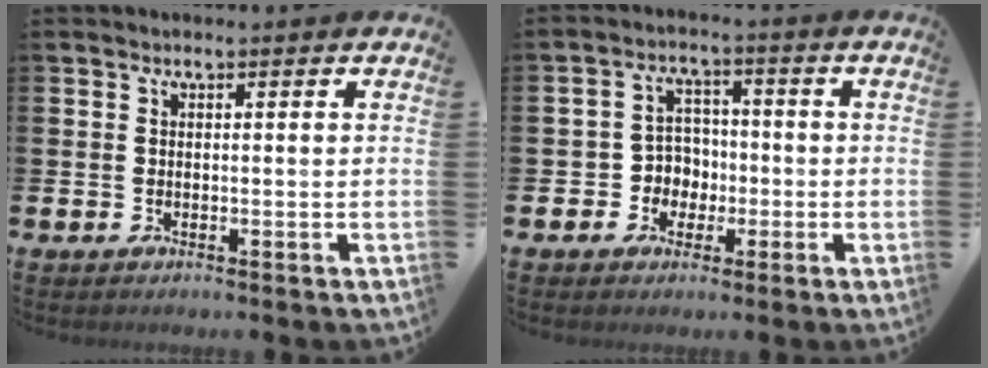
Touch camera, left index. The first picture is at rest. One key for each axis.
{"total": 4.2, "fx": -0.9, "fy": 4.0, "fz": 0.6, "tx": -0.034, "ty": 0.005, "tz": -0.024}